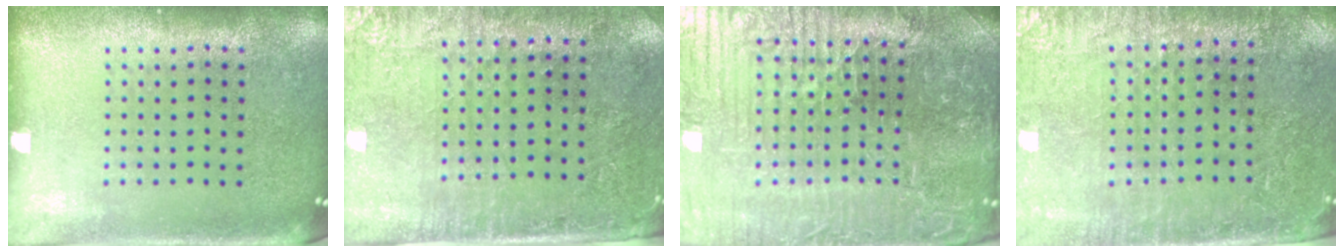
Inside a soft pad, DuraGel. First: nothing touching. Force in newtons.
{"total": 2.8, "press": 2.4, "slide": 1.4}
{"total": 5.9, "press": 5.7, "slide": 1.8}
{"total": 3.4, "press": 3.0, "slide": 1.6}